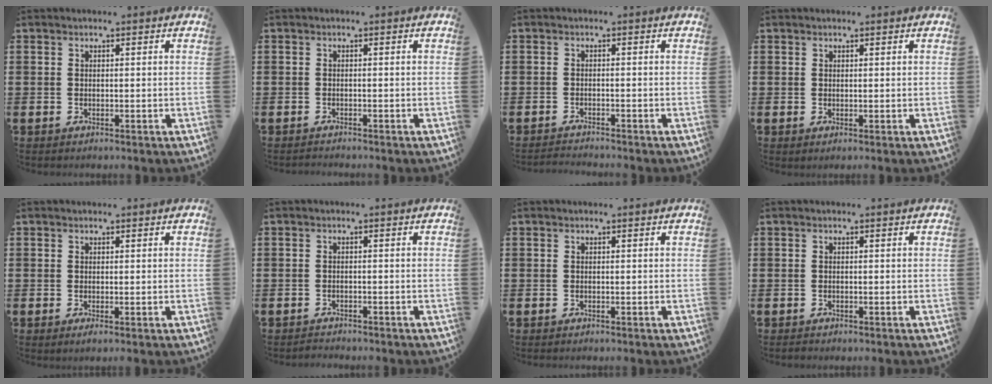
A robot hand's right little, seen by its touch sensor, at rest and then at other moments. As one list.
[{"total": 0.9, "force": [-0.9, 0.0, -0.1], "torque": [-0.002, 0.000, -0.019]}, {"total": 1.5, "force": [-1.5, -0.1, -0.1], "torque": [-0.003, 0.003, -0.032]}, {"total": 0.0}, {"total": 0.5, "force": [-0.1, 0.0, 0.5], "torque": [0.001, -0.005, -0.005]}, {"total": 1.2, "force": [-1.2, 0.1, -0.4], "torque": [-0.003, 0.002, -0.022]}, {"total": 0.0}, {"total": 0.7, "force": [-0.6, 0.1, -0.3], "torque": [-0.004, 0.002, -0.010]}]